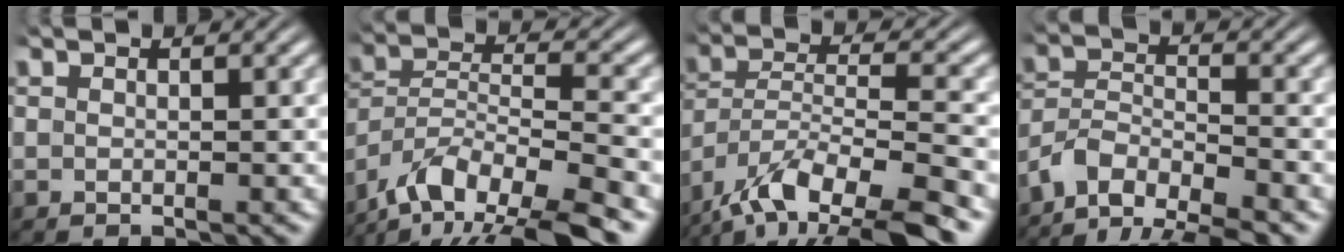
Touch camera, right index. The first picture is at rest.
{"total": 8.2, "force": [-4.4, 4.6, 5.2], "torque": [-0.116, -0.039, -0.057]}
{"total": 7.4, "force": [-4.1, 3.3, 5.3], "torque": [-0.111, -0.034, -0.049]}
{"total": 10.0, "force": [-4.9, 7.6, 4.3], "torque": [-0.098, -0.038, -0.082]}